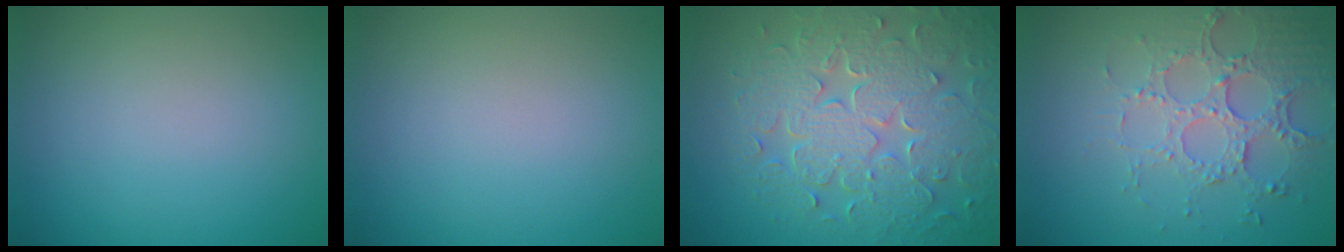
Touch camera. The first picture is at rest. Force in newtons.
{"total": 0.0}
{"total": 8.7, "press": 6.3, "slide": 6.0}
{"total": 4.5, "press": 3.5, "slide": 2.7}